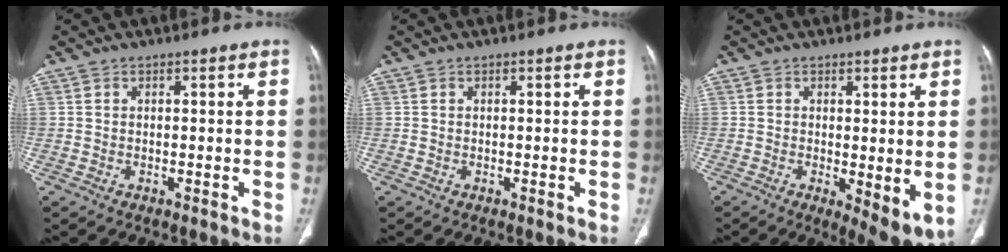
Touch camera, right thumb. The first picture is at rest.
{"total": 0.0}
{"total": 6.9, "force": [-0.6, 2.5, 6.4], "torque": [-0.092, -0.021, -0.005]}